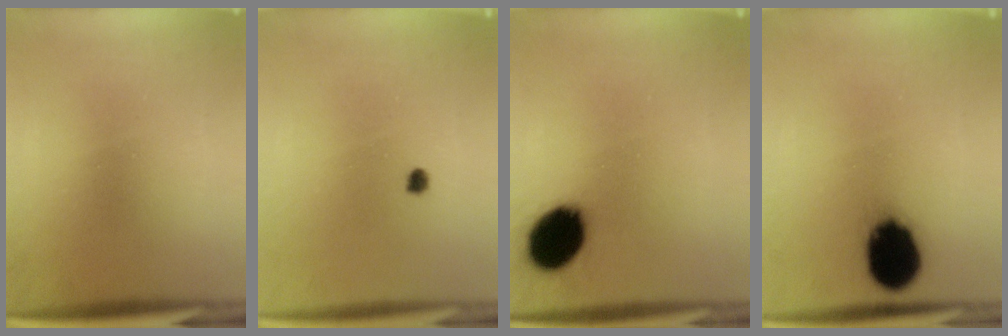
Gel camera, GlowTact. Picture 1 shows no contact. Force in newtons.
{"total": 0.9}
{"total": 13.0}
{"total": 15.4}